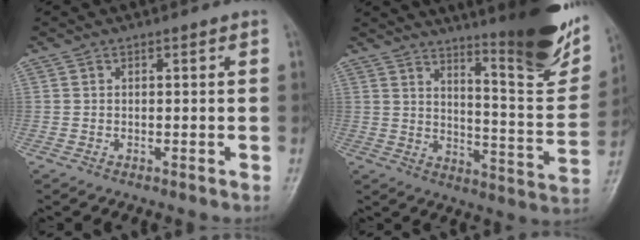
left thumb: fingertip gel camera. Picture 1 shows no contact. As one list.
[{"total": 21.3, "force": [14.6, 3.8, 15.0], "torque": [-0.175, -0.094, 0.206]}]